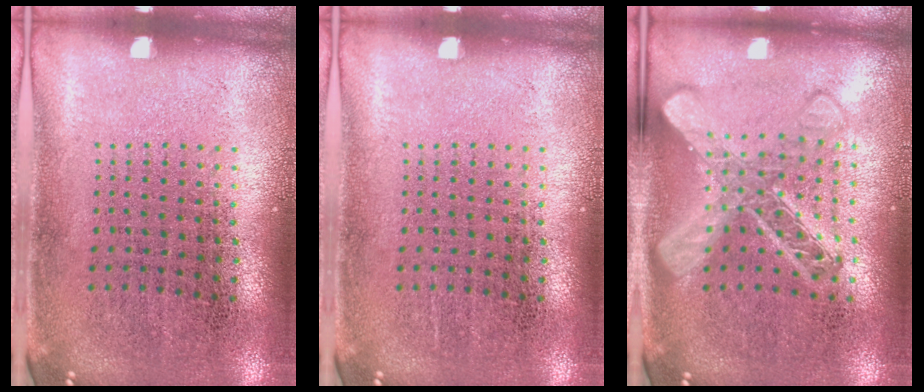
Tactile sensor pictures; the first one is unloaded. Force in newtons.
{"total": 0.0}
{"total": 2.8, "press": 2.8, "slide": 0.5}